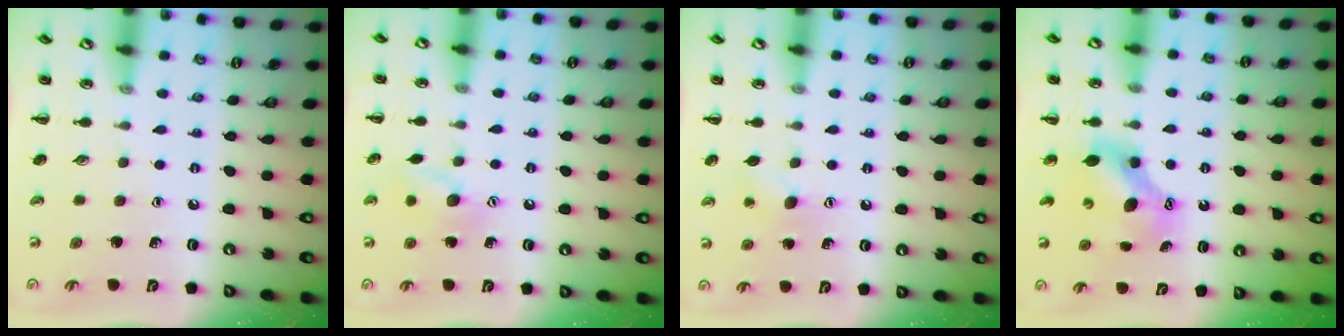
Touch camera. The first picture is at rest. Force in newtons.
{"total": 9.1, "press": 9.0, "slide": 1.5}
{"total": 6.5, "press": 6.3, "slide": 1.6}
{"total": 7.1, "press": 7.1, "slide": 1.0}